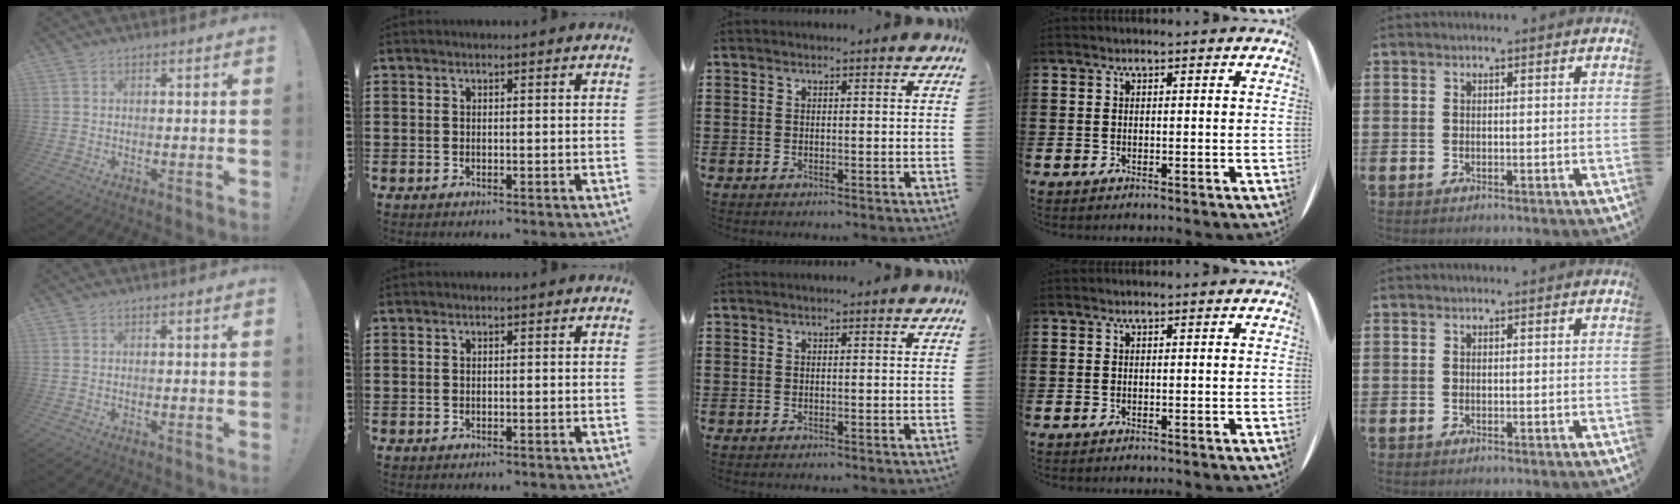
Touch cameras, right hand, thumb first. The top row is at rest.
{}